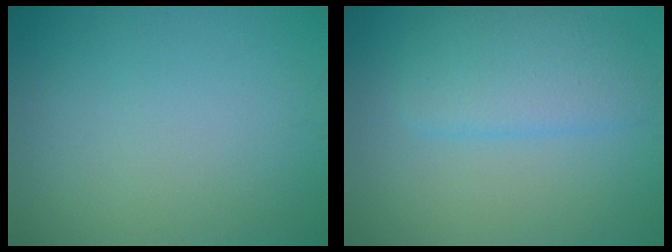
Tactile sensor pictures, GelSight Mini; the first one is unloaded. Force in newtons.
{"total": 4.5, "press": 4.5, "slide": 0.2}